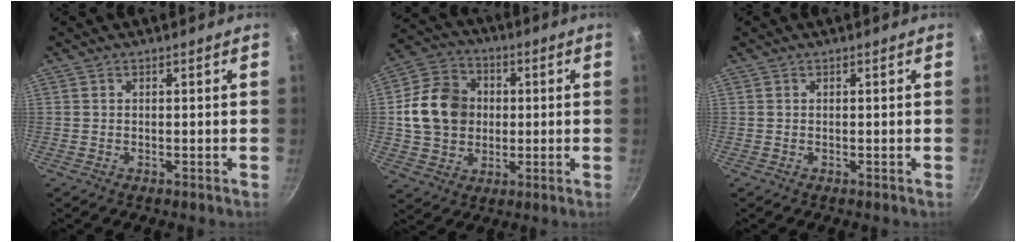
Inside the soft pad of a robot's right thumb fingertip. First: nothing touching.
{"total": 13.5, "force": [0.7, 11.2, 7.6], "torque": [-0.112, 0.017, 0.005]}
{"total": 0.0}